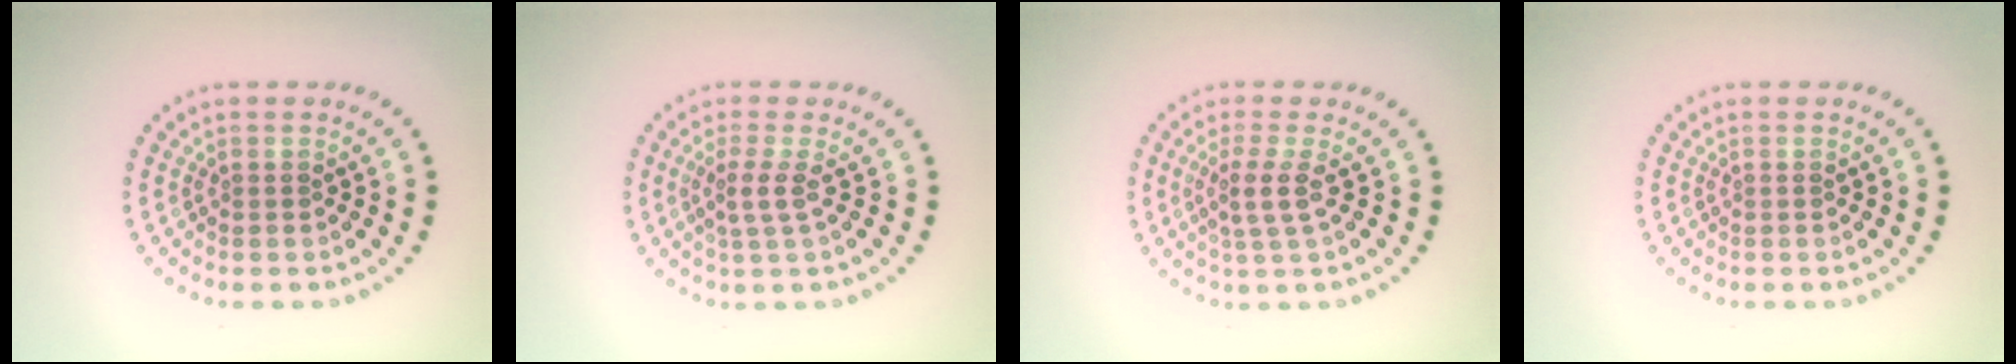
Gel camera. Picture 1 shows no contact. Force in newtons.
{"total": 2.1, "press": 1.5, "slide": 1.4}
{"total": 2.2, "press": 1.7, "slide": 1.5}
{"total": 0.0}